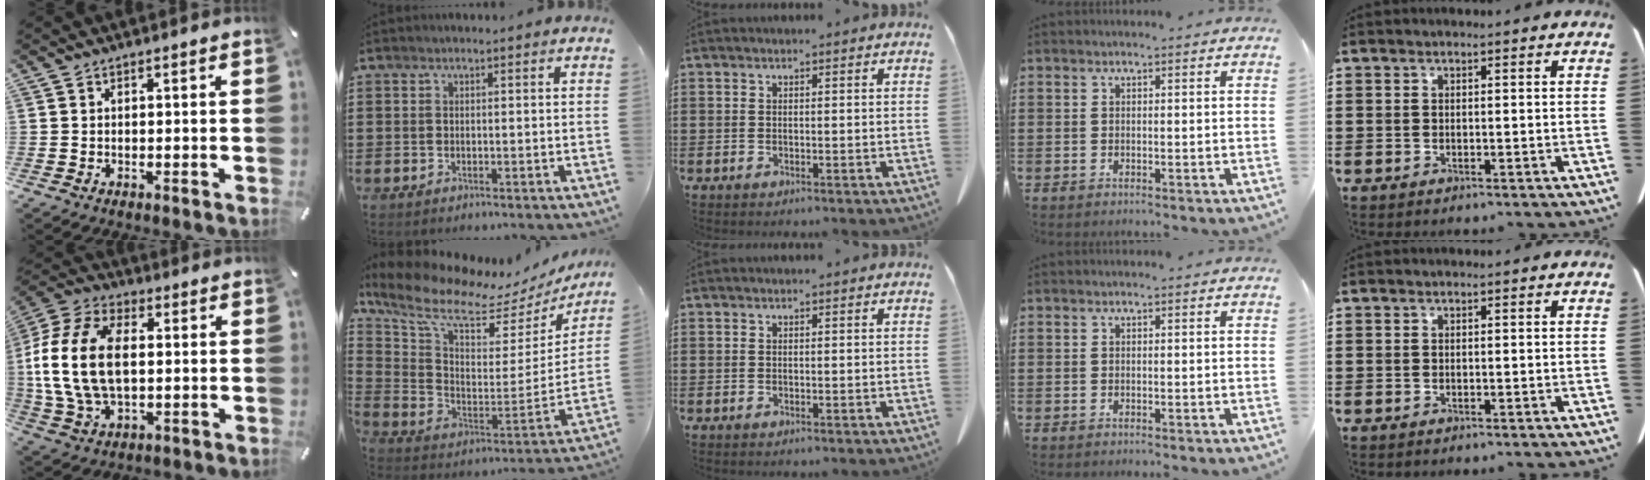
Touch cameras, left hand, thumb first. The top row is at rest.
{"thumb": {"total": 17.0, "force": [0.7, 11.0, 13.0], "torque": [-0.302, 0.001, 0.009]}, "index": {"total": 8.9, "force": [7.2, 2.0, 4.9], "torque": [-0.130, -0.061, 0.120]}}